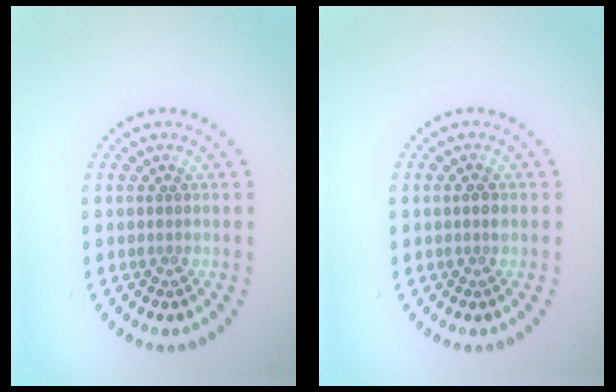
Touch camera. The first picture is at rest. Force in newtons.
{"total": 0.9, "press": 0.8, "slide": 0.3}